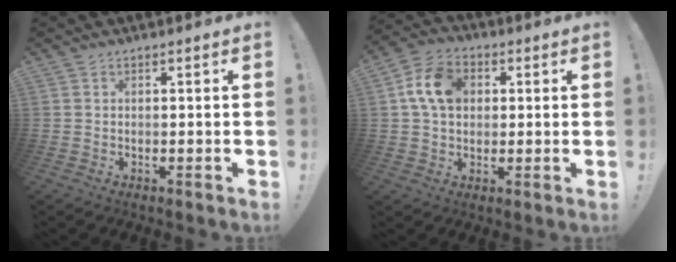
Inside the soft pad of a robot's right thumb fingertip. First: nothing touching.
{"total": 12.0, "force": [2.7, 8.9, 7.6], "torque": [-0.125, 0.013, 0.054]}